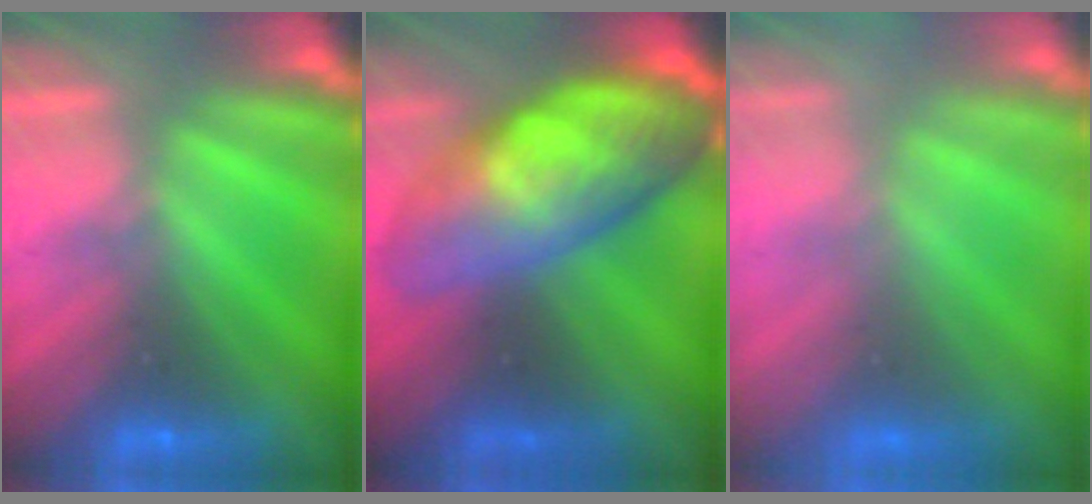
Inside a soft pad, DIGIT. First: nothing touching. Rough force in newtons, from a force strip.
{"total": 9.1}
{"total": 7.3}